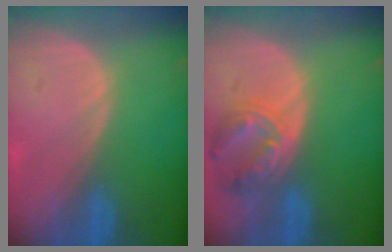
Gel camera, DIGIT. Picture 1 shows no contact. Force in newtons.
{"total": 7.9, "press": 6.9, "slide": 3.9}